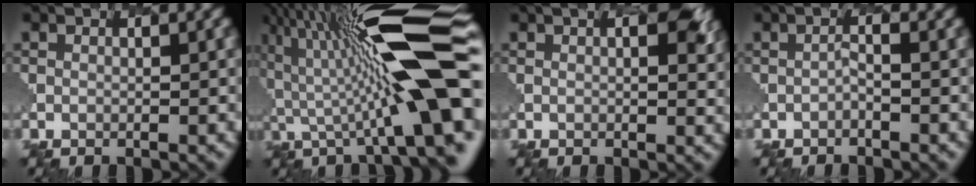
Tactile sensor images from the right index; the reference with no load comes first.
{"total": 11.4, "force": [1.3, 1.3, 11.3], "torque": [-0.202, 0.032, -0.011]}
{"total": 1.6, "force": [1.6, -0.2, -0.1], "torque": [-0.001, 0.019, 0.000]}
{"total": 1.3, "force": [-0.7, -0.4, -1.0], "torque": [-0.021, 0.004, -0.033]}